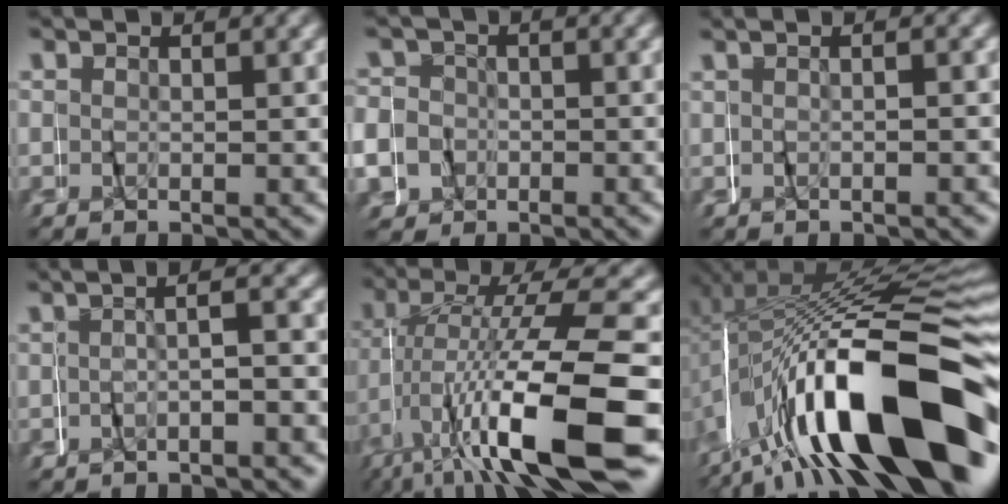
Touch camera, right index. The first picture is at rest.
{"total": 6.3, "force": [-0.8, 6.2, 1.3], "torque": [-0.043, 0.002, -0.024]}
{"total": 1.0, "force": [-0.7, -0.8, 0.2], "torque": [-0.012, 0.012, -0.015]}
{"total": 1.6, "force": [-1.1, -0.8, 0.8], "torque": [-0.008, 0.014, -0.022]}
{"total": 10.2, "force": [-2.3, 2.6, 9.6], "torque": [-0.163, -0.003, -0.022]}
{"total": 18.3, "force": [-5.0, 7.4, 16.0], "torque": [-0.261, 0.008, -0.062]}